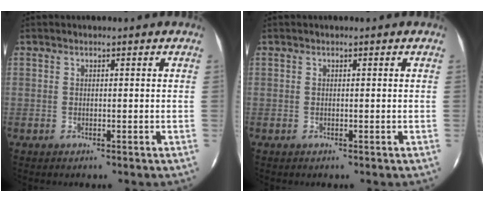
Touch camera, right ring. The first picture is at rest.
{"total": 0.0}